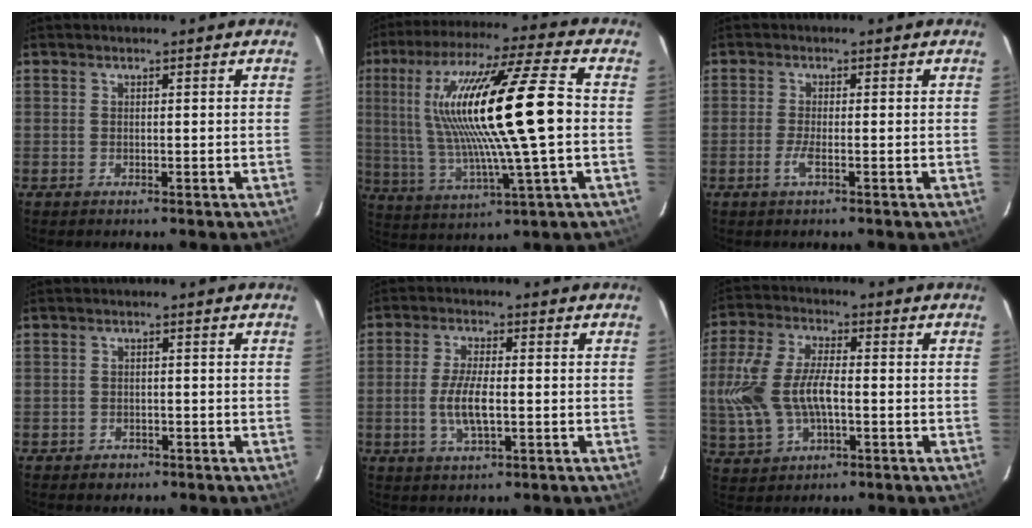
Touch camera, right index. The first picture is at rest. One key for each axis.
{"total": 21.2, "fx": 1.9, "fy": 2.0, "fz": 21.0, "tx": -0.387, "ty": 0.003, "tz": 0.046}
{"total": 2.5, "fx": -1.1, "fy": 0.1, "fz": 2.3, "tx": -0.049, "ty": -0.004, "tz": -0.024}
{"total": 2.3, "fx": -1.4, "fy": 1.8, "fz": 0.4, "tx": -0.013, "ty": 0.002, "tz": -0.017}
{"total": 6.6, "fx": -1.2, "fy": 2.0, "fz": 6.2, "tx": -0.125, "ty": -0.005, "tz": -0.022}
{"total": 13.1, "fx": -1.4, "fy": 6.6, "fz": 11.3, "tx": -0.250, "ty": 0.007, "tz": -0.023}